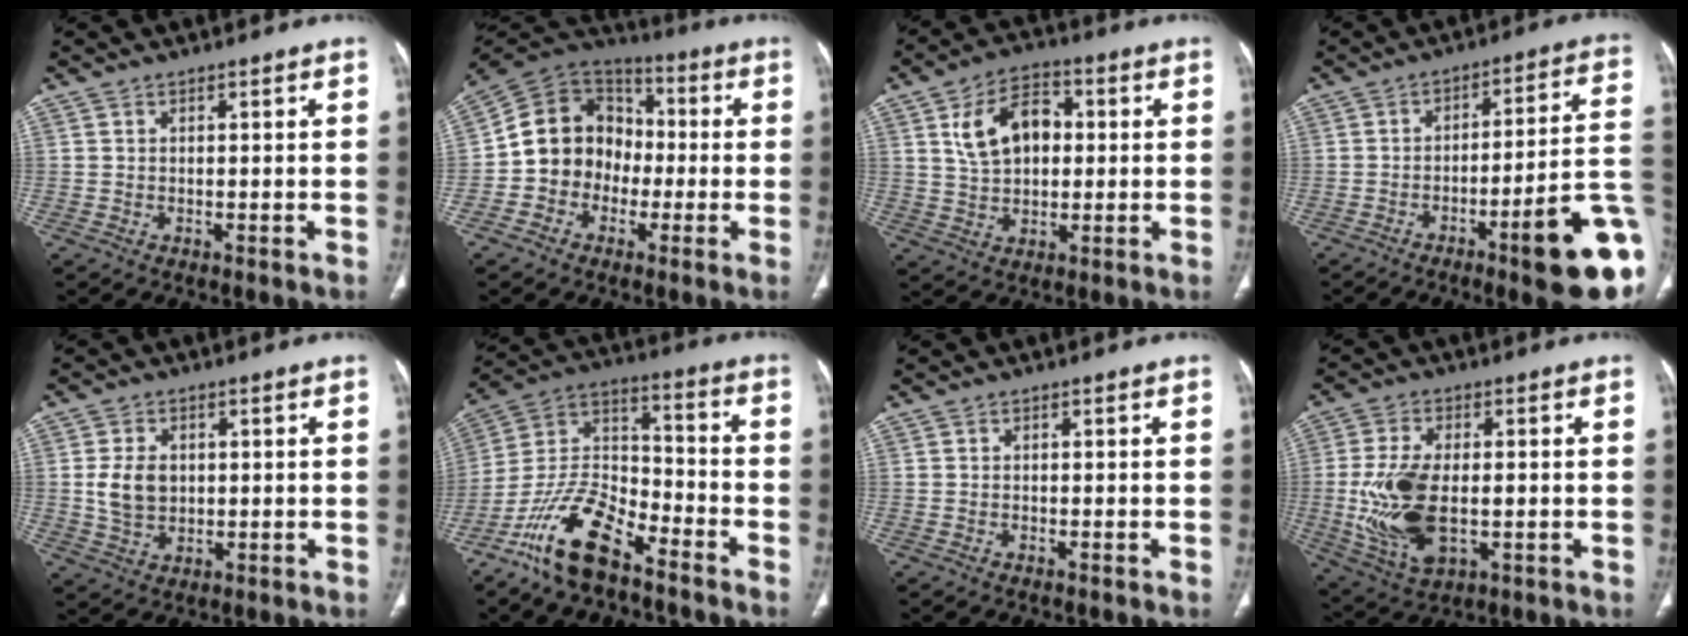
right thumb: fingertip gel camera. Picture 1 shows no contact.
{"total": 13.8, "force": [-1.9, 11.9, 6.7], "torque": [-0.073, 0.043, -0.048]}
{"total": 11.4, "force": [2.4, 7.5, 8.2], "torque": [-0.121, 0.011, 0.041]}
{"total": 19.2, "force": [-7.0, 2.7, 17.6], "torque": [-0.171, 0.034, -0.094]}
{"total": 6.5, "force": [0.5, 4.8, 4.4], "torque": [-0.070, -0.003, 0.016]}
{"total": 15.5, "force": [-10.6, 6.2, 9.4], "torque": [-0.171, 0.071, -0.204]}
{"total": 0.7, "force": [-0.6, 0.1, 0.4], "torque": [-0.012, 0.002, -0.004]}
{"total": 14.5, "force": [-1.7, 7.8, 12.0], "torque": [-0.242, -0.006, -0.018]}